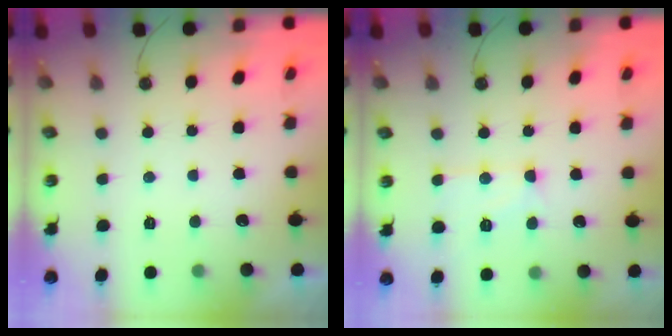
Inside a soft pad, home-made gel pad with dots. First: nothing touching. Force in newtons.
{"total": 10.7, "press": 10.7, "slide": 0.9}